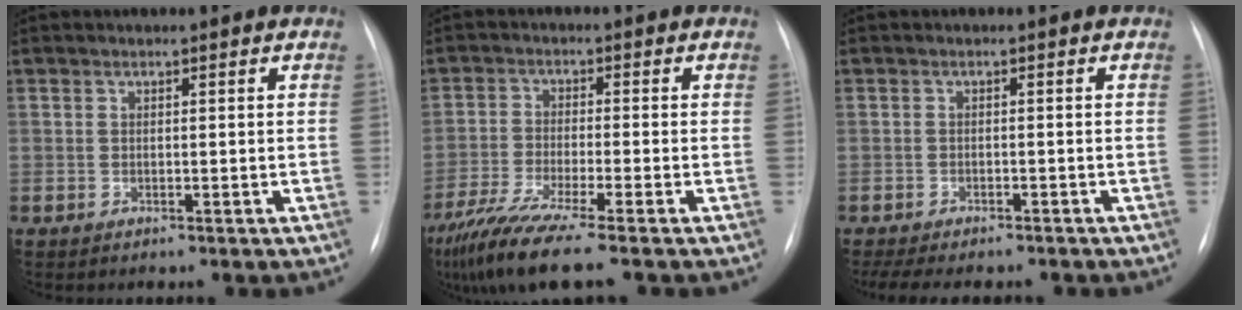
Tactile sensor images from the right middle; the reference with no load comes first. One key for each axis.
{"total": 10.2, "fx": -7.7, "fy": -0.6, "fz": 6.7, "tx": -0.122, "ty": -0.033, "tz": -0.134}
{"total": 10.2, "fx": -8.6, "fy": 3.1, "fz": 4.5, "tx": -0.071, "ty": -0.001, "tz": -0.113}